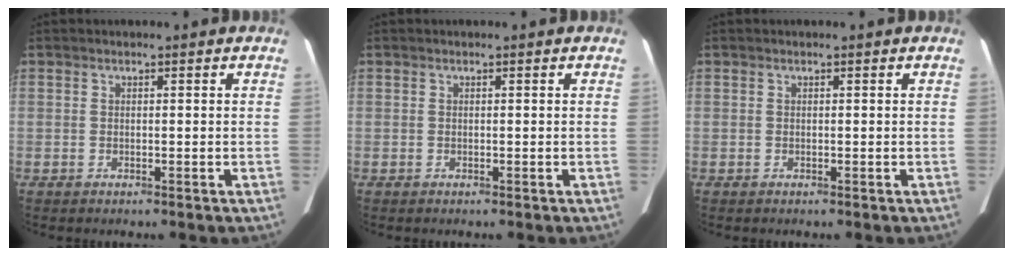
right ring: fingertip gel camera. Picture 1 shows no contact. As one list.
[{"total": 0.0}, {"total": 0.0}]